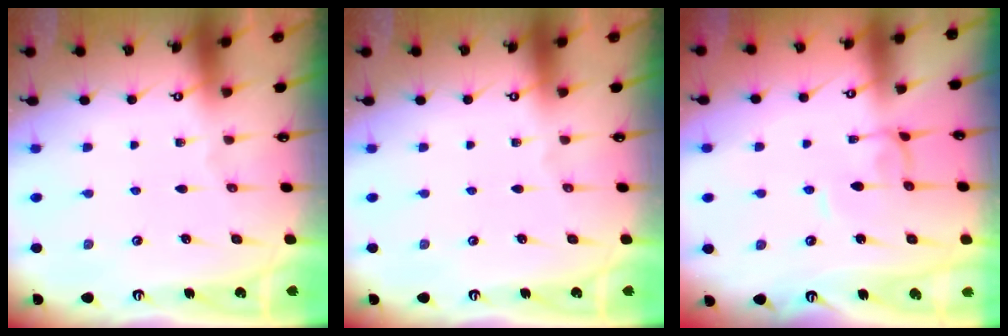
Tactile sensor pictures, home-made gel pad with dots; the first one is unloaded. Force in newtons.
{"total": 0.0}
{"total": 2.0, "press": 2.0, "slide": 0.1}